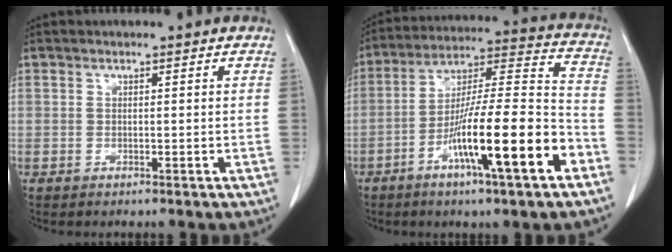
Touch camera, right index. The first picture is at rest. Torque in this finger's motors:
{"motor_torque": [1.93, -0.20, 1.05, 0.21]}